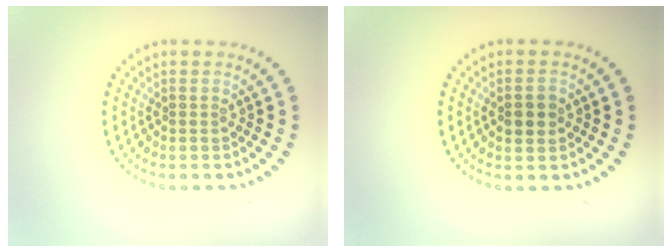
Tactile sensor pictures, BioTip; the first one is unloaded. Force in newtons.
{"total": 2.1, "press": 2.1, "slide": 0.1}